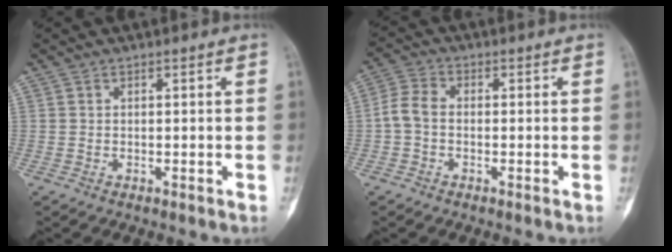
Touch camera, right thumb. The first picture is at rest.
{"total": 4.4, "force": [-0.8, 3.0, 3.2], "torque": [-0.067, 0.014, -0.026]}